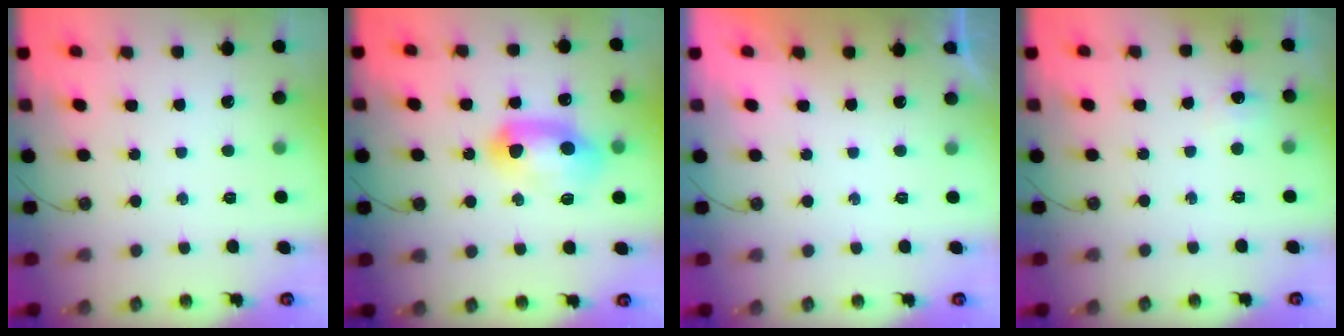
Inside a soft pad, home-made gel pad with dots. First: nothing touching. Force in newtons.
{"total": 13.5, "press": 13.4, "slide": 0.9}
{"total": 0.0}
{"total": 3.8, "press": 3.8, "slide": 0.7}